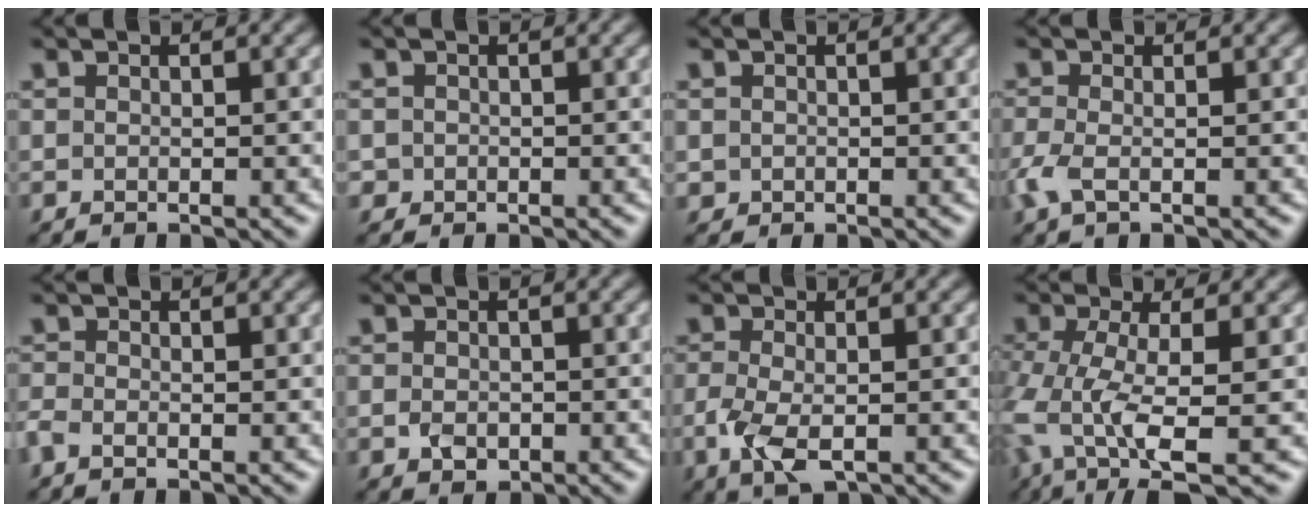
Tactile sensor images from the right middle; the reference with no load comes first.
{"total": 0.8, "force": [-0.3, 0.7, 0.0], "torque": [0.000, -0.001, -0.008]}
{"total": 0.6, "force": [0.0, 0.5, 0.0], "torque": [0.000, 0.000, 0.002]}
{"total": 2.3, "force": [-0.8, 1.1, 1.9], "torque": [-0.059, -0.002, -0.020]}
{"total": 1.5, "force": [-0.8, 0.9, 0.9], "torque": [-0.026, -0.001, -0.022]}
{"total": 1.6, "force": [-0.6, 1.2, 0.8], "torque": [-0.018, -0.002, -0.014]}
{"total": 3.2, "force": [-1.3, 1.4, 2.5], "torque": [-0.070, -0.008, -0.024]}
{"total": 8.2, "force": [-3.7, 2.8, 6.8], "torque": [-0.147, -0.021, -0.067]}